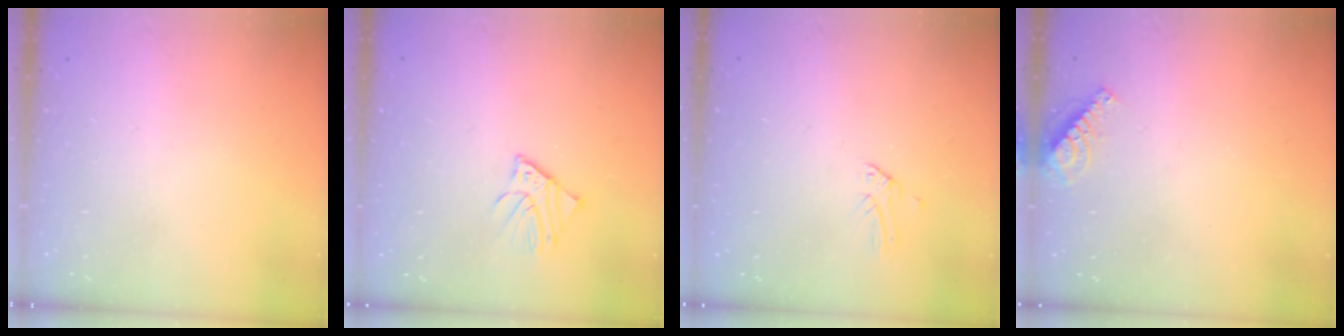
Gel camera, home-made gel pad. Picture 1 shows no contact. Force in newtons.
{"total": 3.2, "press": 3.2, "slide": 0.4}
{"total": 0.0}
{"total": 5.4, "press": 5.3, "slide": 0.6}